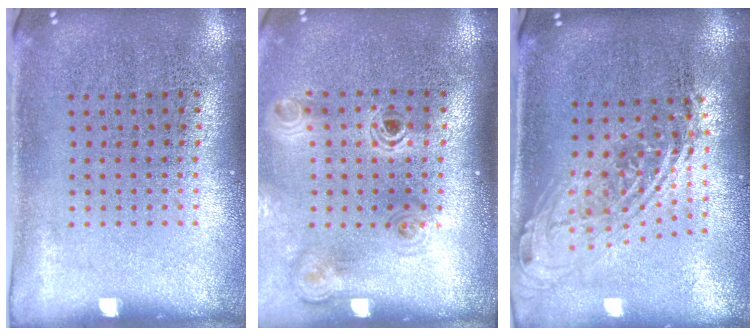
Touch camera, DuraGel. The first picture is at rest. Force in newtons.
{"total": 1.2, "press": 1.2, "slide": 0.3}
{"total": 1.9, "press": 1.5, "slide": 1.3}